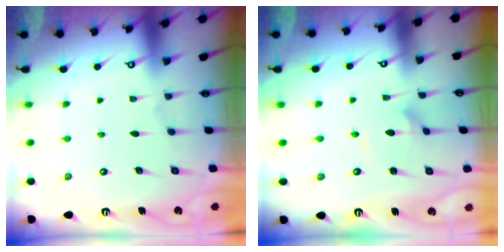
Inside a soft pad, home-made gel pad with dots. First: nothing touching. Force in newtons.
{"total": 1.8, "press": 1.8, "slide": 0.2}